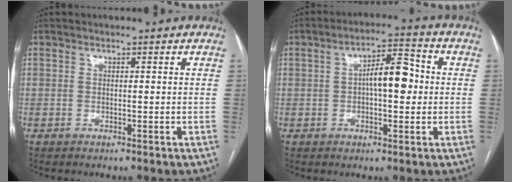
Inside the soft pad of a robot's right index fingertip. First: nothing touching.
{"total": 7.5, "force": [0.2, 2.4, 7.1], "torque": [-0.117, 0.022, 0.002]}